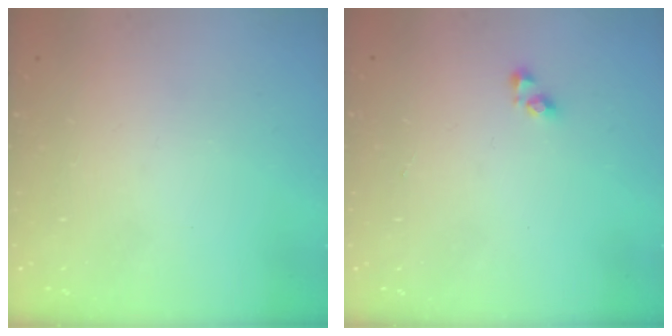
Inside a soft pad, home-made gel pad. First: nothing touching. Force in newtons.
{"total": 3.9, "press": 3.8, "slide": 0.7}